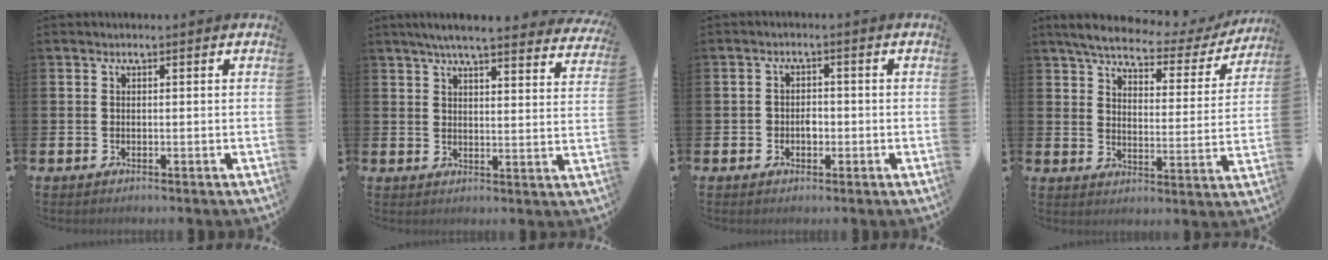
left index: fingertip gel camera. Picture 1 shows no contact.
{"total": 5.9, "force": [5.5, 0.4, 2.2], "torque": [-0.046, -0.029, 0.094]}
{"total": 1.8, "force": [-0.5, 1.5, 0.9], "torque": [-0.005, 0.000, -0.016]}
{"total": 5.6, "force": [4.8, 1.5, 2.5], "torque": [-0.073, -0.029, 0.076]}